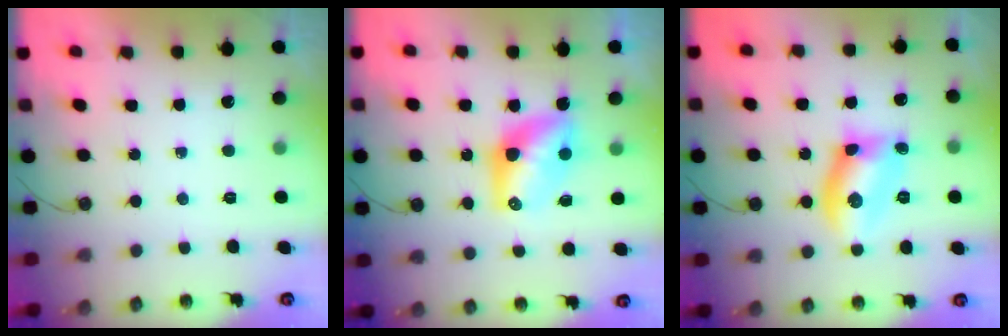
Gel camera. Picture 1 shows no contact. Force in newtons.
{"total": 8.6, "press": 8.5, "slide": 0.8}
{"total": 10.6, "press": 10.6, "slide": 0.5}